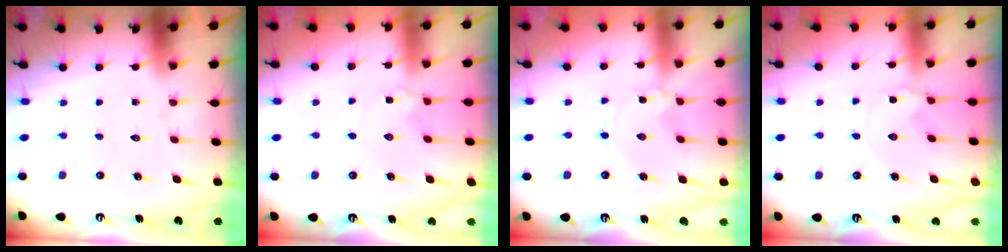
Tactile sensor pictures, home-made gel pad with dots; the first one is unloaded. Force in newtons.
{"total": 2.9, "press": 2.9, "slide": 0.5}
{"total": 0.6, "press": 0.6, "slide": 0.1}
{"total": 0.8, "press": 0.8, "slide": 0.0}